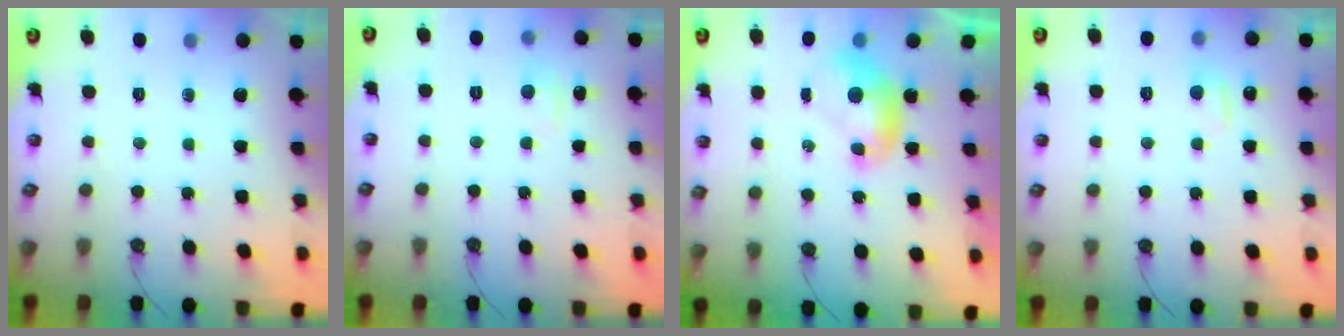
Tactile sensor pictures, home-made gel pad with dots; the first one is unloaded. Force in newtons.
{"total": 2.9, "press": 2.9, "slide": 0.4}
{"total": 0.0}
{"total": 0.9, "press": 0.7, "slide": 0.6}